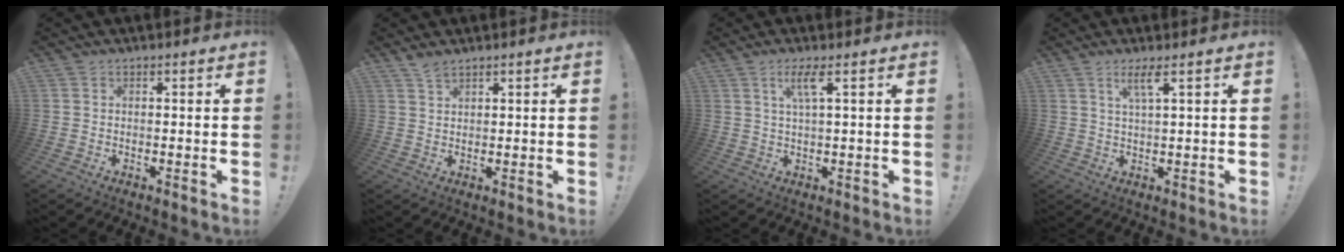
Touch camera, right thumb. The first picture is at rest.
{"total": 2.8, "force": [2.4, 0.6, 1.3], "torque": [-0.022, -0.014, 0.044]}
{"total": 5.2, "force": [2.2, 0.3, 4.7], "torque": [-0.088, 0.000, 0.031]}
{"total": 4.5, "force": [2.3, 0.0, 3.9], "torque": [-0.072, -0.003, 0.035]}